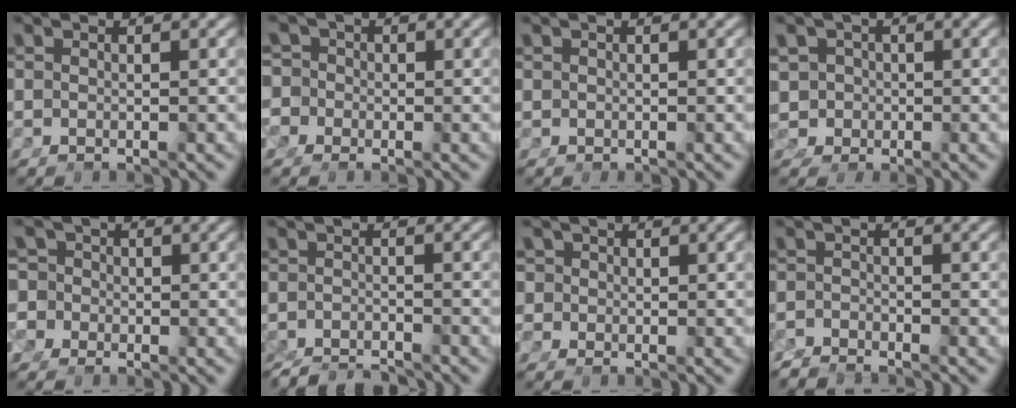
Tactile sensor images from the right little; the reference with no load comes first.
{"total": 7.3, "force": [-1.9, 6.9, 1.4], "torque": [-0.053, -0.025, -0.041]}
{"total": 0.0}
{"total": 8.0, "force": [-0.8, 7.5, 2.5], "torque": [-0.074, -0.032, -0.012]}
{"total": 8.9, "force": [-2.1, 8.4, 1.9], "torque": [-0.069, -0.030, -0.047]}
{"total": 4.0, "force": [-3.9, 0.9, 0.7], "torque": [-0.007, -0.019, -0.058]}
{"total": 4.1, "force": [-0.9, 3.9, 0.7], "torque": [-0.032, -0.014, -0.019]}
{"total": 2.4, "force": [-2.3, 0.2, -0.2], "torque": [0.007, -0.016, -0.039]}